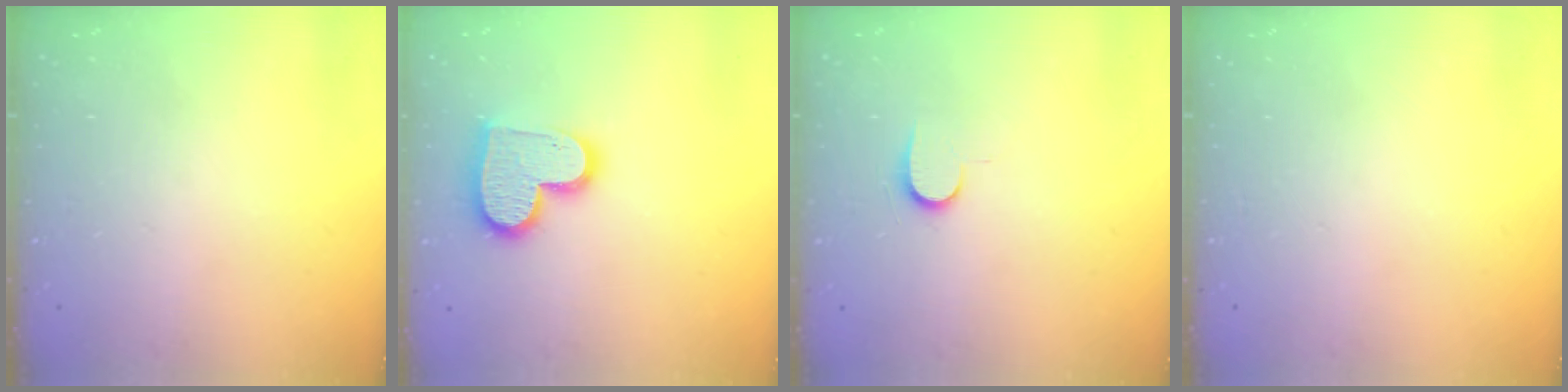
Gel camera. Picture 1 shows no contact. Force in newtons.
{"total": 13.9, "press": 13.9, "slide": 1.2}
{"total": 6.9, "press": 6.9, "slide": 0.8}
{"total": 0.0}